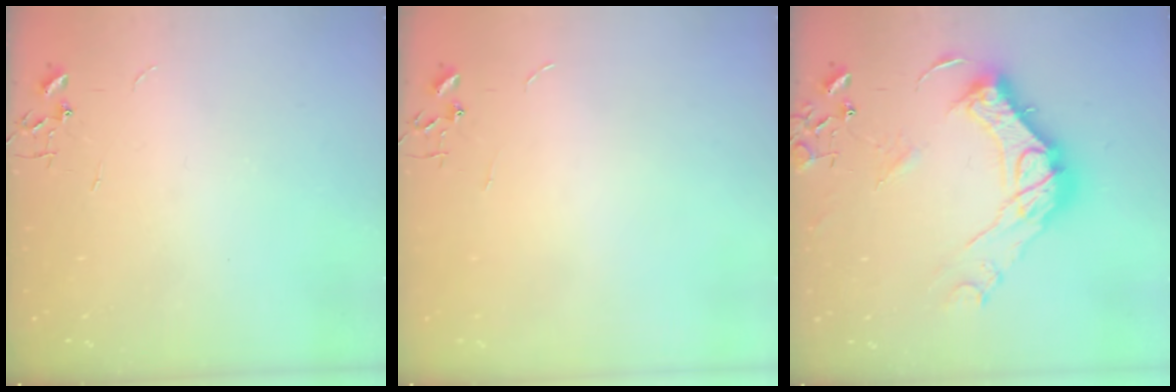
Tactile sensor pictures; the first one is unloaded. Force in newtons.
{"total": 0.0}
{"total": 19.0, "press": 18.9, "slide": 1.6}